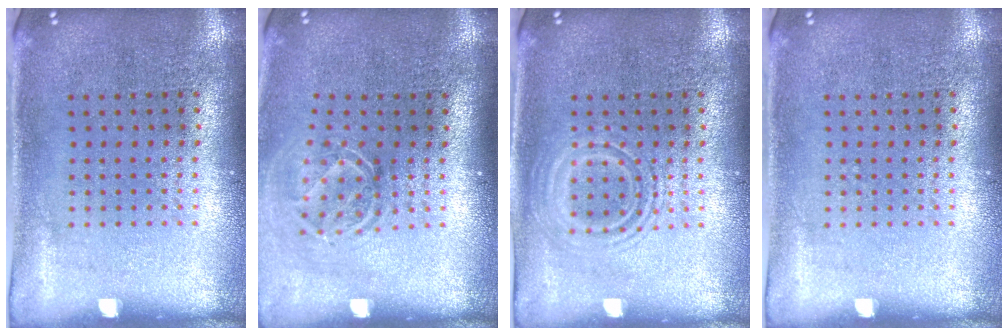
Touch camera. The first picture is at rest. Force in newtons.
{"total": 1.7, "press": 1.3, "slide": 1.2}
{"total": 2.4, "press": 2.4, "slide": 0.4}
{"total": 0.0}